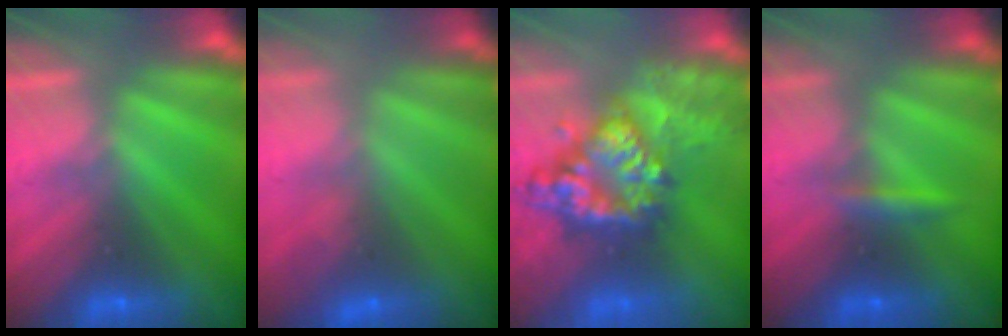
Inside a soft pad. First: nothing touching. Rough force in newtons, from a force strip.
{"total": 2.8}
{"total": 7.0}
{"total": 2.4}